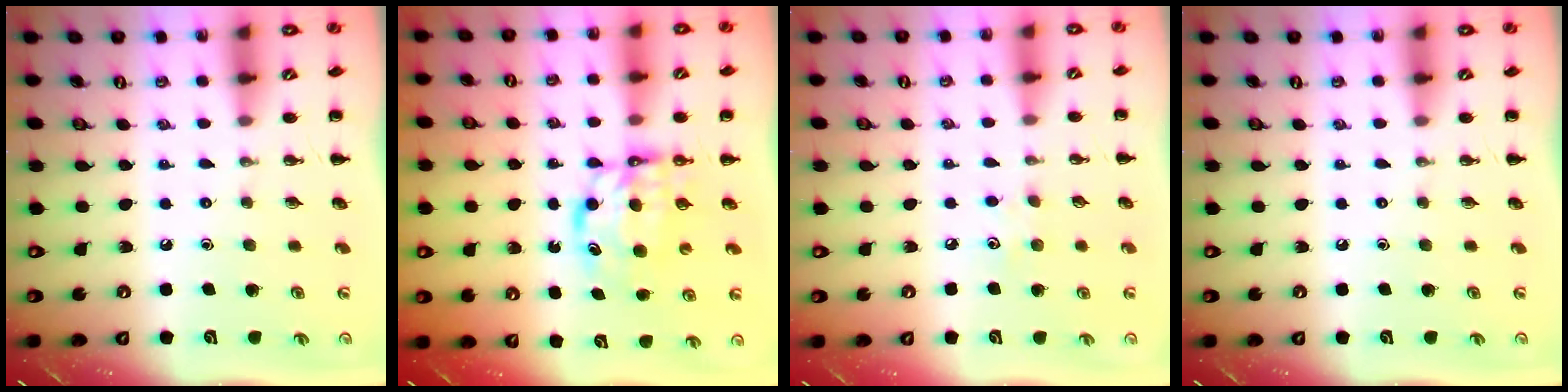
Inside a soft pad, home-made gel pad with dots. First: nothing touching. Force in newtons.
{"total": 6.5, "press": 6.4, "slide": 0.8}
{"total": 5.1, "press": 4.9, "slide": 1.4}
{"total": 0.0}